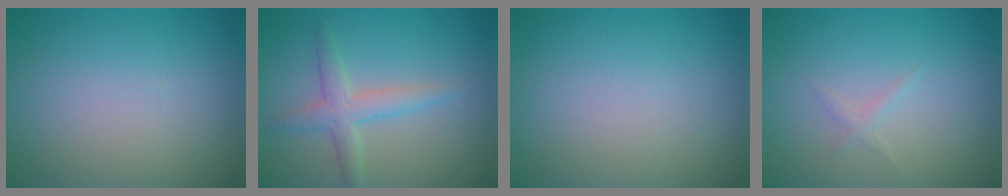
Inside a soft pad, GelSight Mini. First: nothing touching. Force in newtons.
{"total": 2.8, "press": 2.8, "slide": 0.1}
{"total": 0.0}
{"total": 0.8, "press": 0.8, "slide": 0.1}